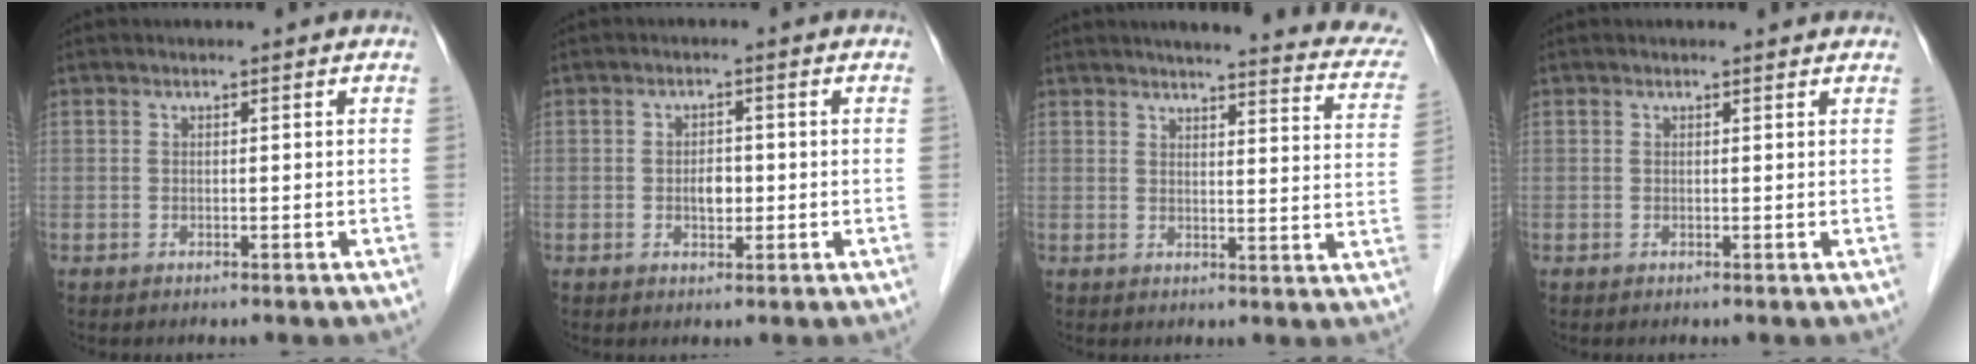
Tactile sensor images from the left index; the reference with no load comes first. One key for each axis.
{"total": 2.6, "fx": -0.4, "fy": 1.6, "fz": 2.0, "tx": -0.031, "ty": 0.003, "tz": -0.004}
{"total": 19.5, "fx": 17.3, "fy": 2.6, "fz": 8.6, "tx": -0.092, "ty": -0.032, "tz": 0.182}
{"total": 1.2, "fx": 1.2, "fy": 0.2, "fz": 0.1, "tx": -0.013, "ty": 0.001, "tz": 0.011}